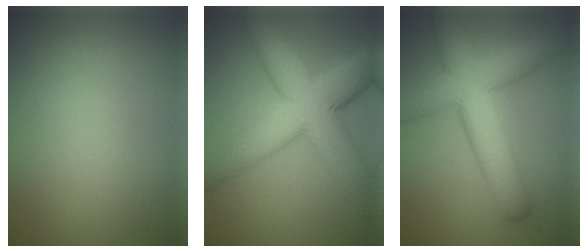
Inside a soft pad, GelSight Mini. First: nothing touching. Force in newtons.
{"total": 11.9, "press": 11.9, "slide": 0.3}
{"total": 8.6, "press": 8.6, "slide": 0.3}